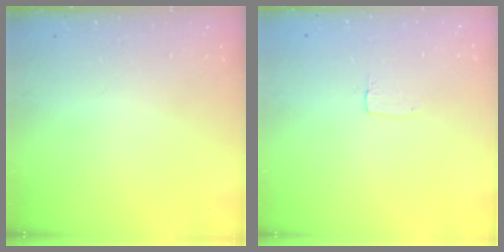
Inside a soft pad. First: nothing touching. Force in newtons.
{"total": 1.2, "press": 1.2, "slide": 0.0}